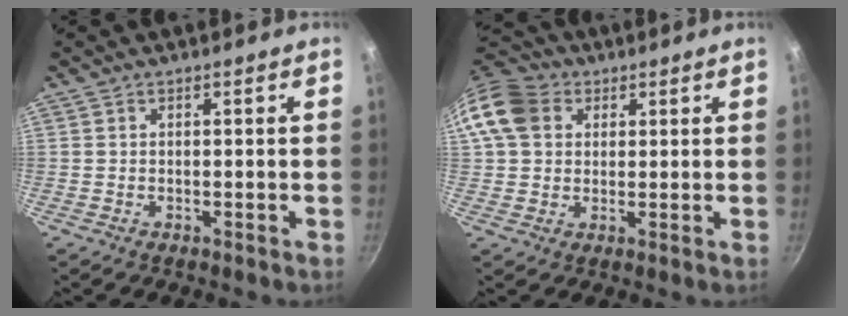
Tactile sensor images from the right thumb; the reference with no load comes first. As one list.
[{"total": 11.3, "force": [3.3, 9.2, 5.8], "torque": [-0.096, 0.015, 0.046]}]